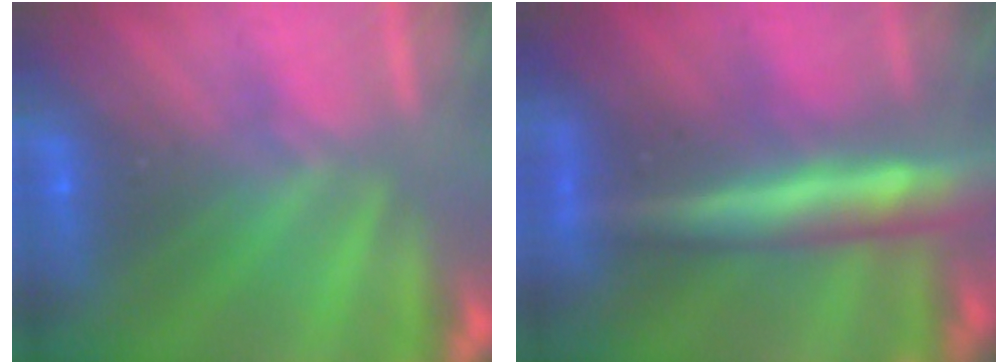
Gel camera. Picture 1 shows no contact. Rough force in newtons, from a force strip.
{"total": 7.0}